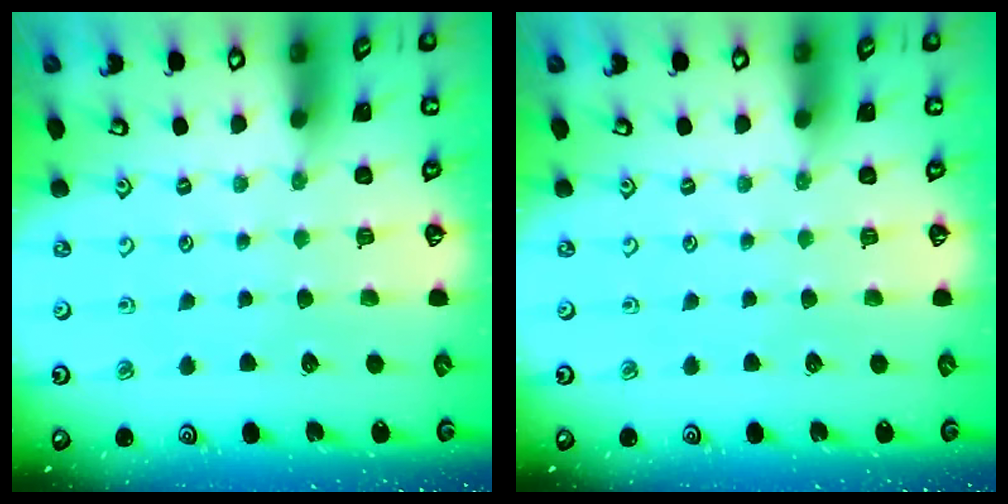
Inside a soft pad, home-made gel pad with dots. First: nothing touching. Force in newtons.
{"total": 0.0}